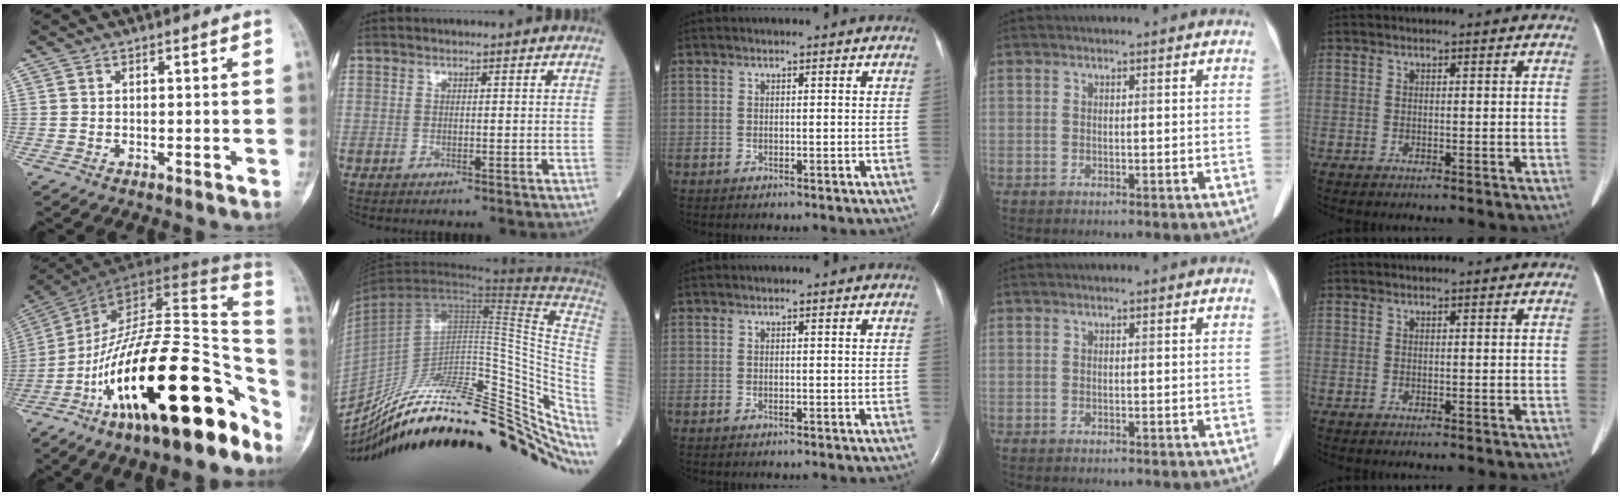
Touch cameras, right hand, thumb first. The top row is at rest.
{"thumb": {"total": 31.9, "force": [-15.1, 11.5, 25.7], "torque": [-0.311, 0.087, -0.241]}, "index": {"total": 36.3, "force": [-21.3, 11.6, 27.1], "torque": [-0.382, -0.001, -0.325]}}